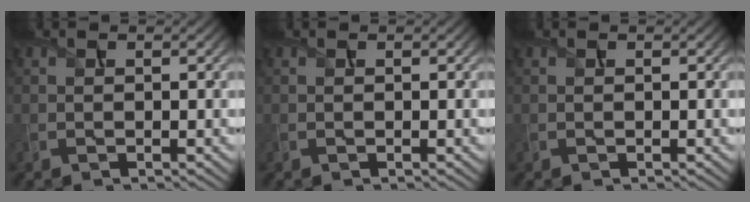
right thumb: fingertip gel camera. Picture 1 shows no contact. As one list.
[{"total": 0.0}, {"total": 0.0}]